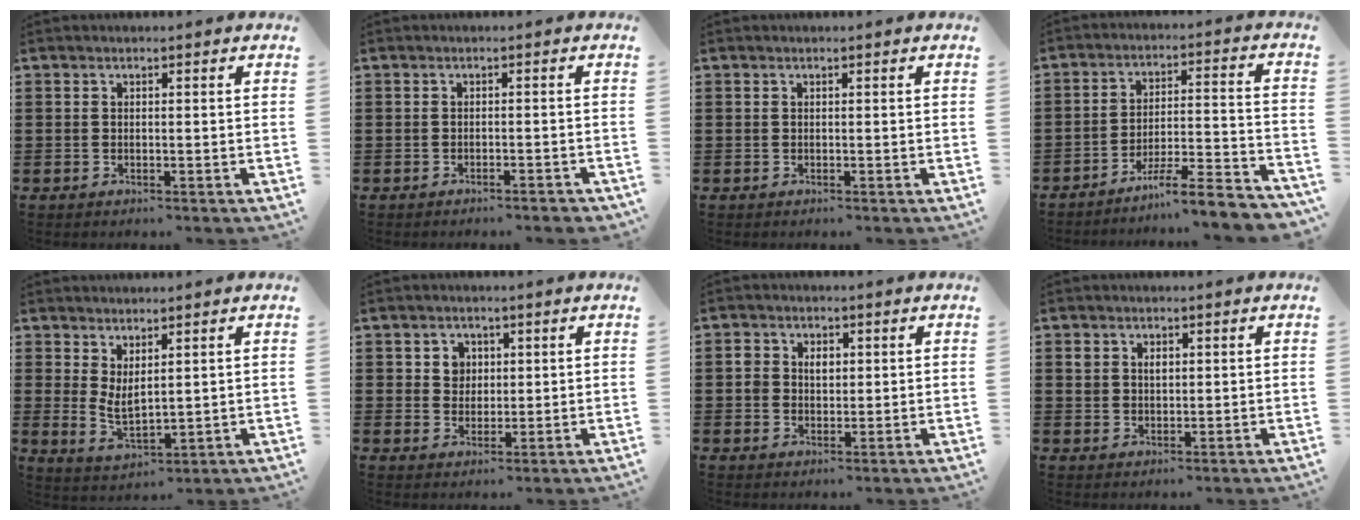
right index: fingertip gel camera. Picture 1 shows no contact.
{"total": 1.1, "force": [-1.0, 0.0, 0.4], "torque": [-0.009, 0.001, -0.020]}
{"total": 0.0}
{"total": 7.4, "force": [-6.4, 0.3, 3.7], "torque": [-0.053, -0.001, -0.122]}
{"total": 3.2, "force": [1.8, 1.2, 2.3], "torque": [-0.057, -0.008, 0.033]}
{"total": 3.0, "force": [1.0, 2.8, 0.7], "torque": [-0.027, 0.011, 0.016]}
{"total": 2.8, "force": [0.5, 2.3, 1.5], "torque": [-0.037, 0.013, 0.007]}
{"total": 2.0, "force": [0.9, 1.5, 0.9], "torque": [-0.014, 0.005, 0.015]}